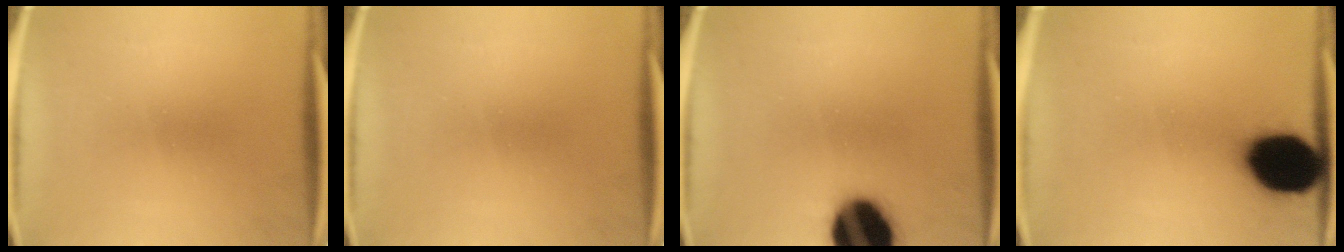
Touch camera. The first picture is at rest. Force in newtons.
{"total": 0.0}
{"total": 19.9}
{"total": 18.4}